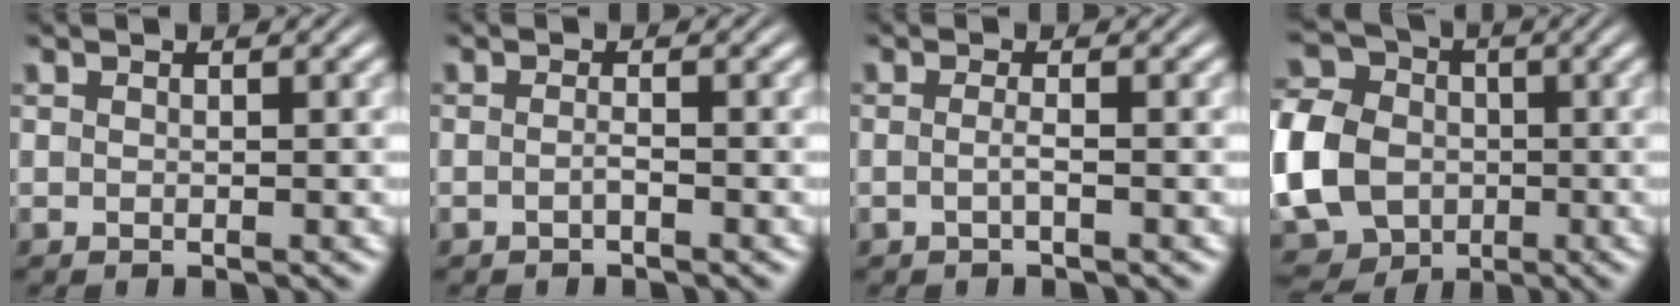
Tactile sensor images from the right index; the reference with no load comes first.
{"total": 1.1, "force": [-0.8, 0.4, 0.6], "torque": [-0.017, -0.004, -0.014]}
{"total": 1.2, "force": [-0.8, 0.2, 0.9], "torque": [-0.025, -0.008, -0.012]}
{"total": 12.2, "force": [-2.3, 10.7, 5.2], "torque": [-0.137, -0.050, -0.032]}